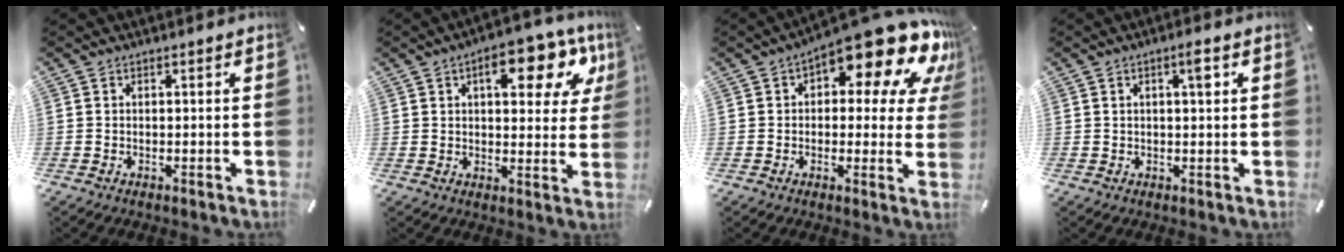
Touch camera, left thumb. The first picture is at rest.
{"total": 14.2, "force": [6.3, 6.9, 10.7], "torque": [-0.128, -0.026, 0.098]}
{"total": 16.9, "force": [10.7, 6.1, 11.6], "torque": [-0.157, -0.086, 0.175]}
{"total": 3.2, "force": [1.0, 0.9, 2.9], "torque": [-0.050, 0.003, 0.012]}